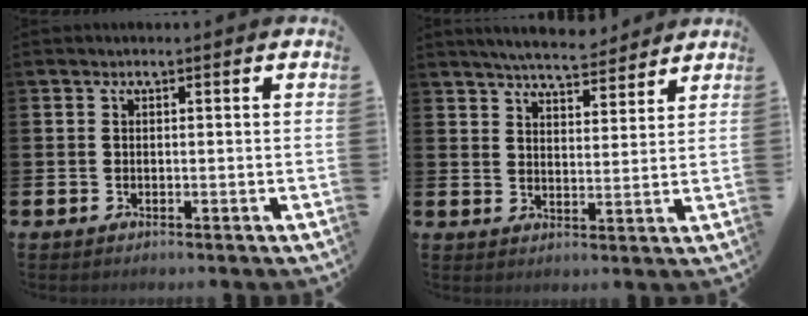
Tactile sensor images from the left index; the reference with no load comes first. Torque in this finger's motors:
{"motor_torque": [1.09, -1.05, 0.59, 0.15]}